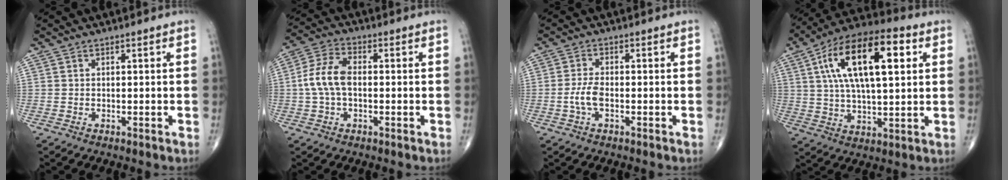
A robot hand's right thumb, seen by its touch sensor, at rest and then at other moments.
{"total": 8.2, "force": [-0.3, 4.7, 6.7], "torque": [-0.143, 0.022, -0.012]}
{"total": 3.2, "force": [-0.8, 1.2, 2.9], "torque": [-0.071, 0.004, -0.018]}
{"total": 20.4, "force": [5.9, 8.5, 17.5], "torque": [-0.297, 0.011, 0.090]}